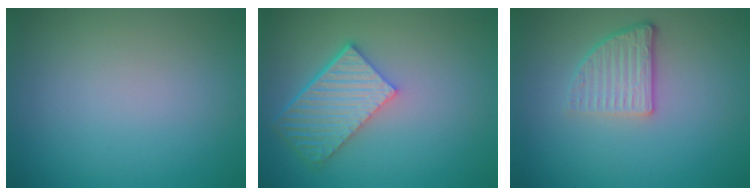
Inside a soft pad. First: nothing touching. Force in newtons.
{"total": 5.8, "press": 4.5, "slide": 3.6}
{"total": 3.3, "press": 2.5, "slide": 2.2}